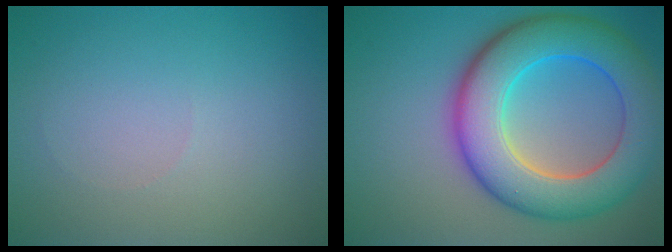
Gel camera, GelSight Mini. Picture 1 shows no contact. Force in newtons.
{"total": 10.4, "press": 10.4, "slide": 0.3}